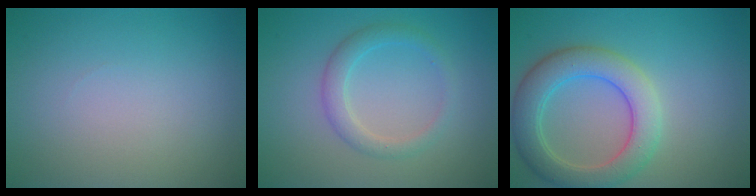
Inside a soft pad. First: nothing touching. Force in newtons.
{"total": 2.3, "press": 2.3, "slide": 0.1}
{"total": 5.7, "press": 5.7, "slide": 0.6}